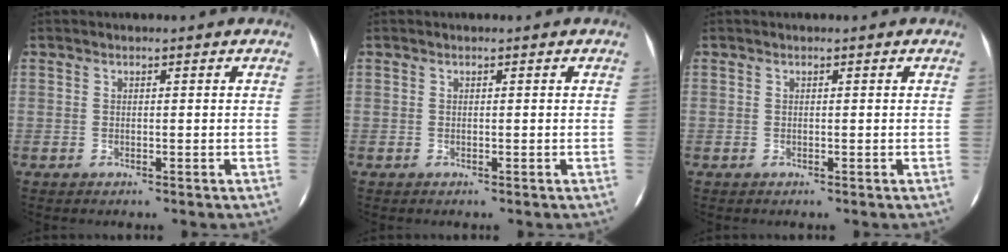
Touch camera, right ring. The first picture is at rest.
{"total": 0.0}
{"total": 0.0}